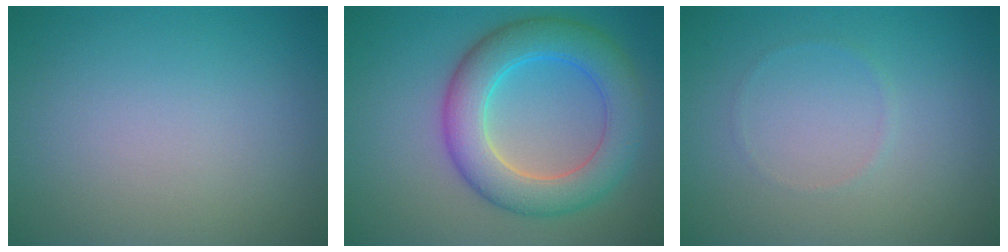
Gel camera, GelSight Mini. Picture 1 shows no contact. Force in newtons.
{"total": 7.1, "press": 7.1, "slide": 0.1}
{"total": 0.5, "press": 0.5, "slide": 0.1}